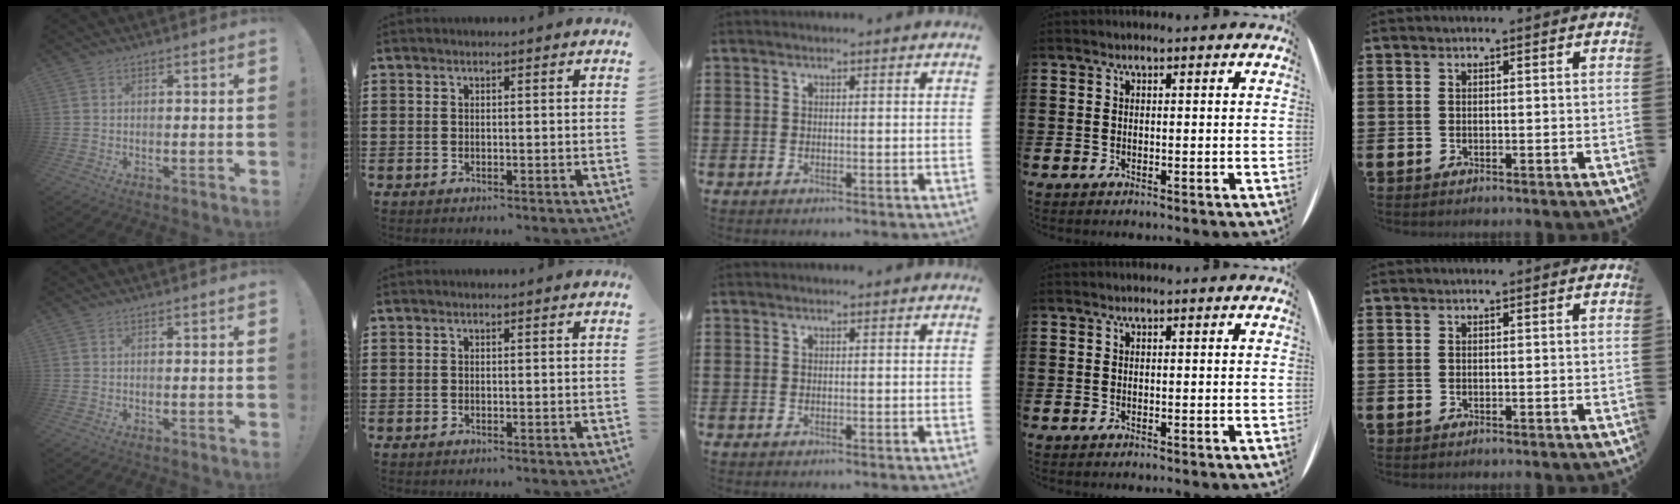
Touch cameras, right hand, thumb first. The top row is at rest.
{}